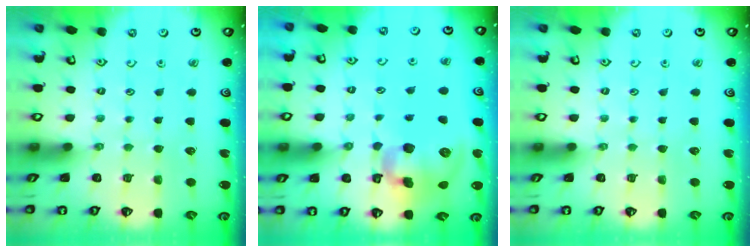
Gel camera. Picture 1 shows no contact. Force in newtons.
{"total": 15.0, "press": 14.8, "slide": 2.4}
{"total": 0.0}